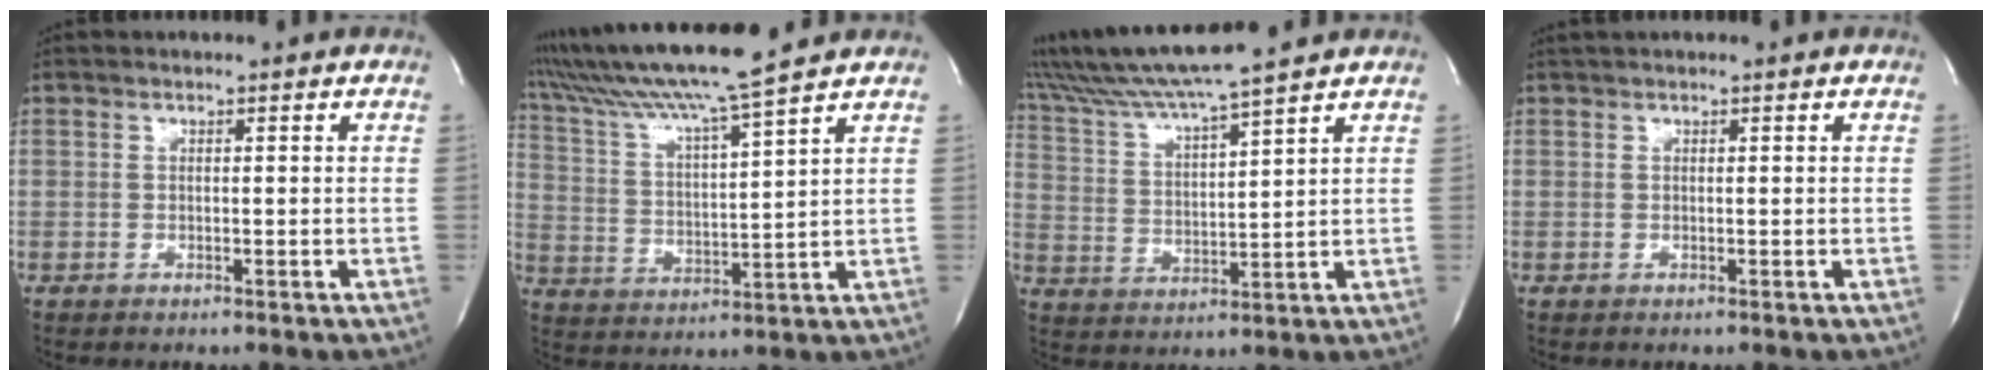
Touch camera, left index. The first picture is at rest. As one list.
[{"total": 14.5, "force": [12.4, -1.9, 7.2], "torque": [-0.143, 0.002, 0.213]}, {"total": 13.0, "force": [11.3, -1.3, 6.2], "torque": [-0.130, 0.012, 0.200]}, {"total": 1.3, "force": [1.1, -0.1, 0.8], "torque": [-0.015, 0.021, 0.022]}]